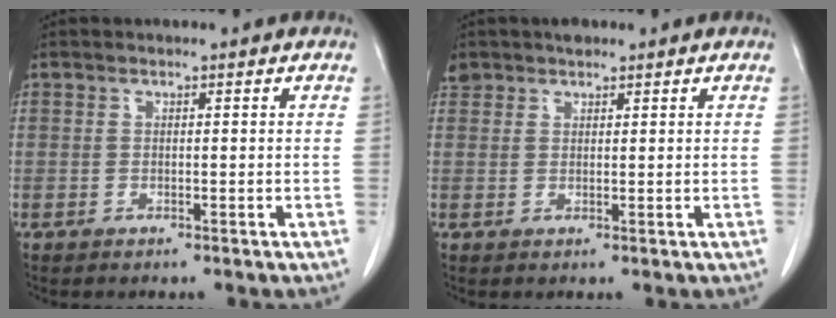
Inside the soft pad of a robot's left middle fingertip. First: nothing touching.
{"total": 2.6, "force": [2.1, 1.5, 0.4], "torque": [-0.013, 0.013, 0.038]}